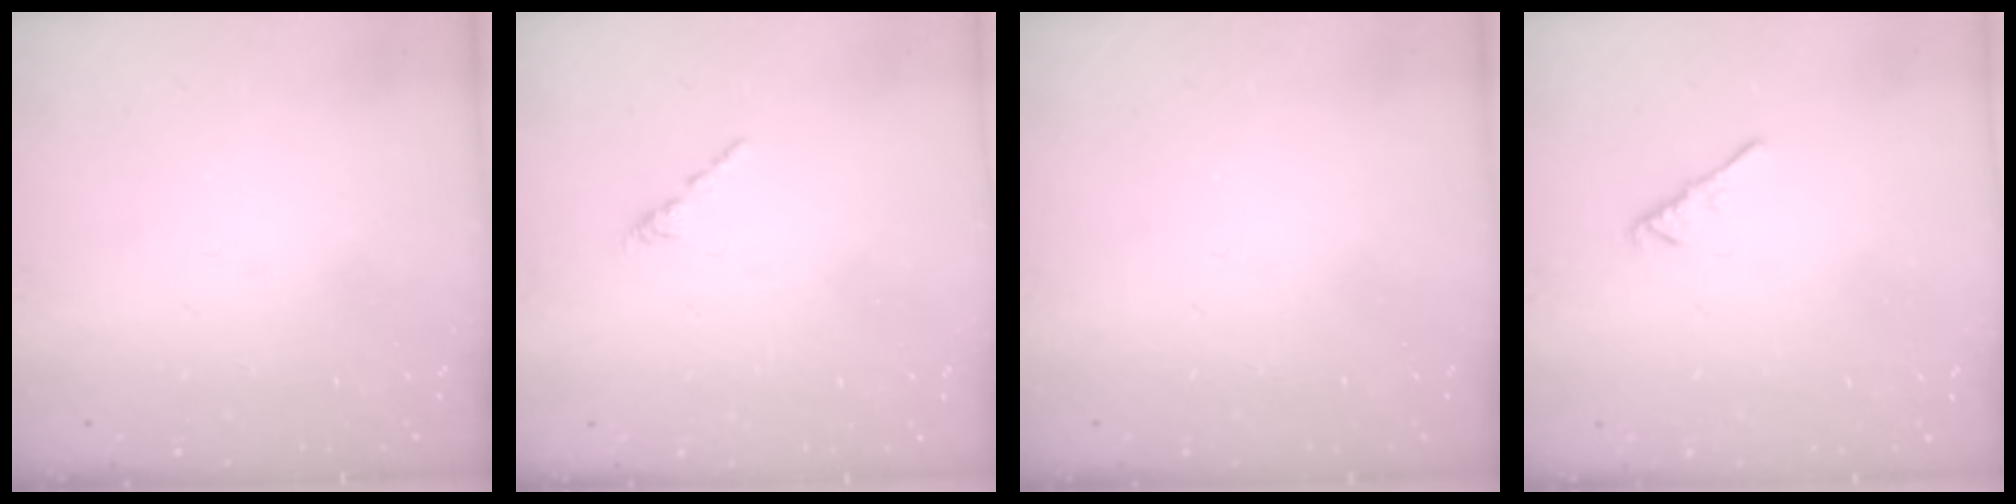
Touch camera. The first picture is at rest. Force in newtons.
{"total": 0.6, "press": 0.5, "slide": 0.3}
{"total": 0.0}
{"total": 2.4, "press": 2.3, "slide": 0.6}